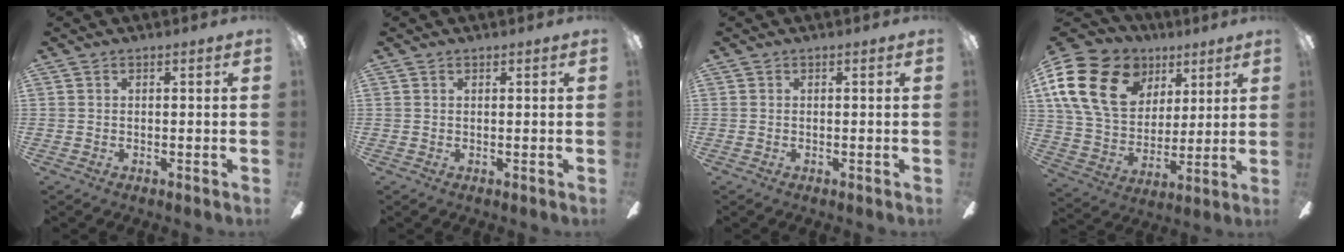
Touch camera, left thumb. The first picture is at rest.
{"total": 0.5, "force": [0.4, 0.2, 0.2], "torque": [-0.006, 0.002, 0.007]}
{"total": 0.0}
{"total": 22.9, "force": [9.5, 16.5, 12.7], "torque": [-0.259, -0.025, 0.175]}